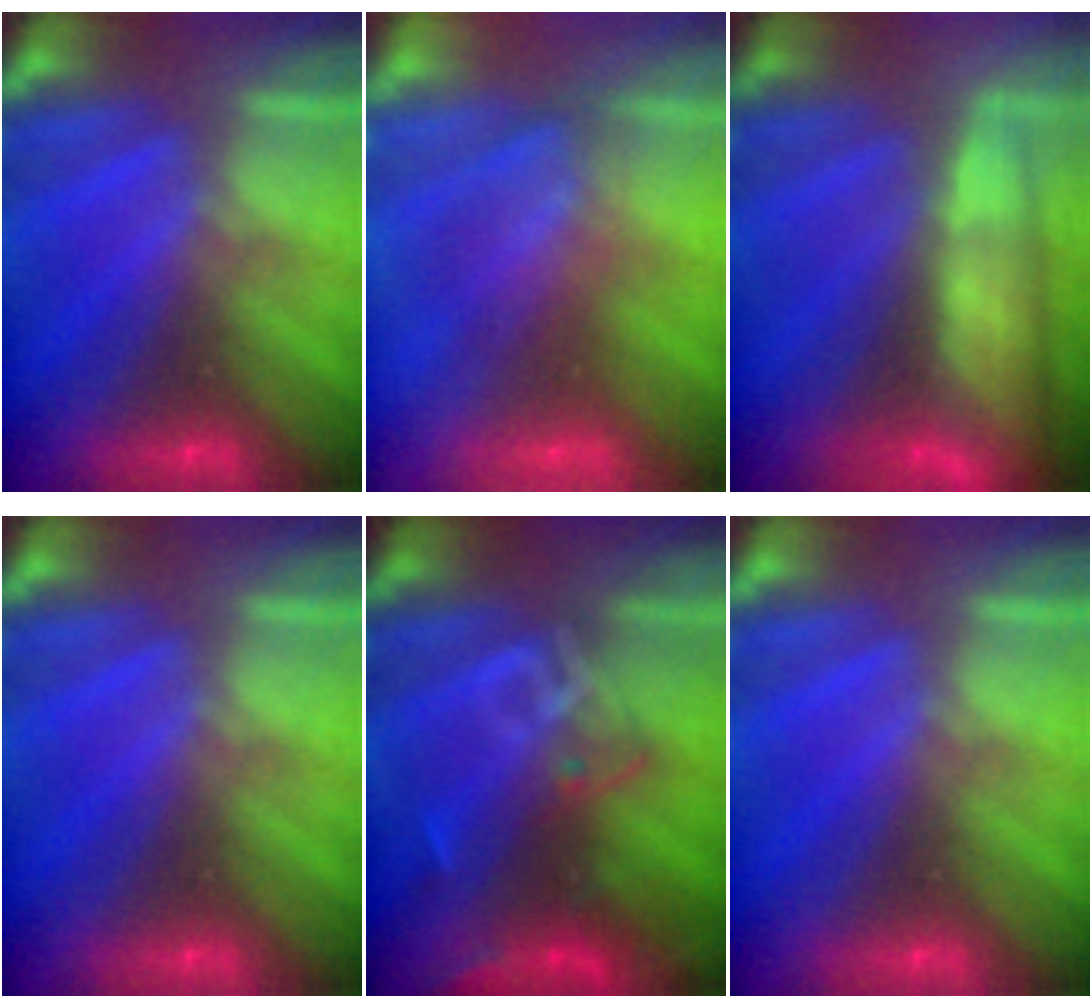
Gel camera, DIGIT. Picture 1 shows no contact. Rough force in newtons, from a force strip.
{"total": 3.3}
{"total": 5.7}
{"total": 0.0}
{"total": 2.4}
{"total": 0.0}